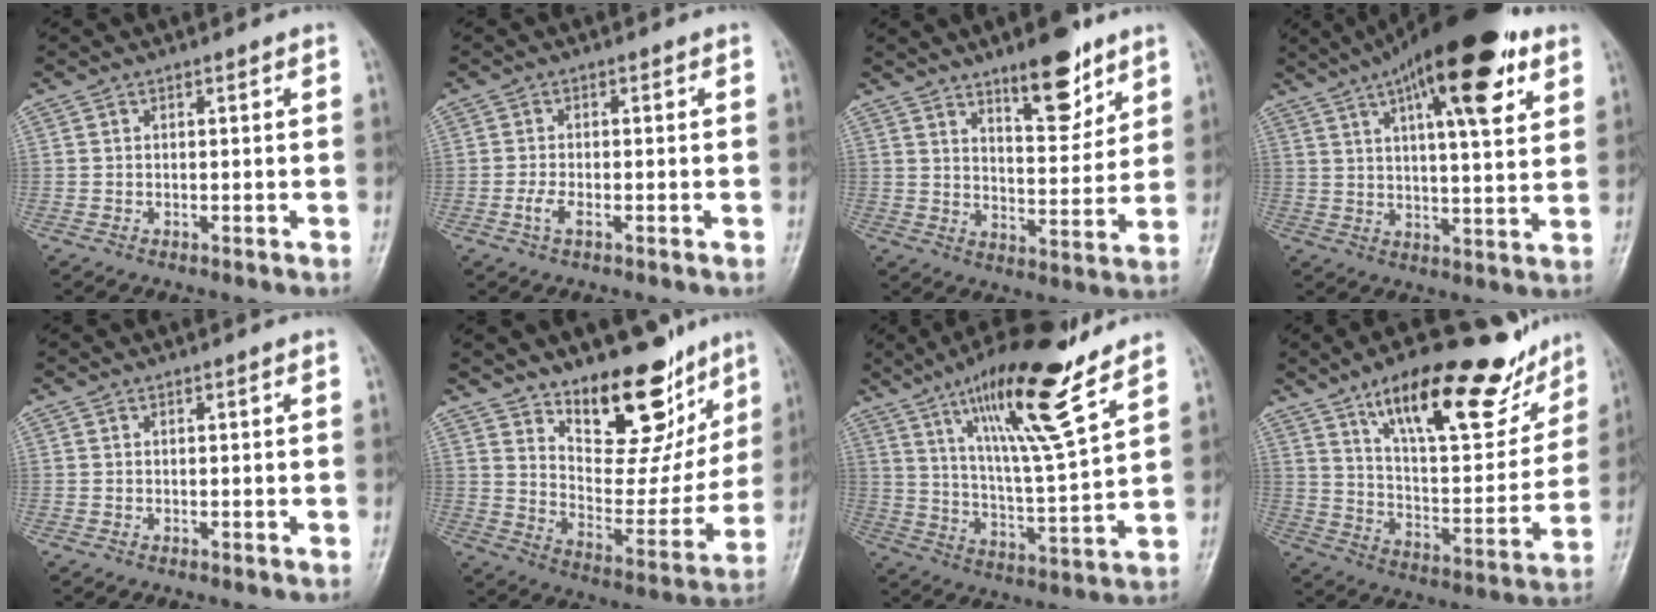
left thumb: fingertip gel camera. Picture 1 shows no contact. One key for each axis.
{"total": 2.3, "fx": -1.0, "fy": 1.0, "fz": 1.9, "tx": -0.046, "ty": 0.004, "tz": -0.021}
{"total": 11.6, "fx": 7.7, "fy": 4.1, "fz": 7.6, "tx": -0.084, "ty": -0.053, "tz": 0.122}
{"total": 20.5, "fx": 10.6, "fy": 6.1, "fz": 16.5, "tx": -0.239, "ty": -0.015, "tz": 0.158}
{"total": 0.0}
{"total": 19.2, "fx": 13.3, "fy": 9.0, "fz": 10.6, "tx": -0.086, "ty": -0.095, "tz": 0.208}
{"total": 18.7, "fx": 12.1, "fy": 2.7, "fz": 14.0, "tx": -0.227, "ty": -0.064, "tz": 0.210}
{"total": 25.3, "fx": 16.2, "fy": 9.0, "fz": 17.2, "tx": -0.206, "ty": -0.052, "tz": 0.257}